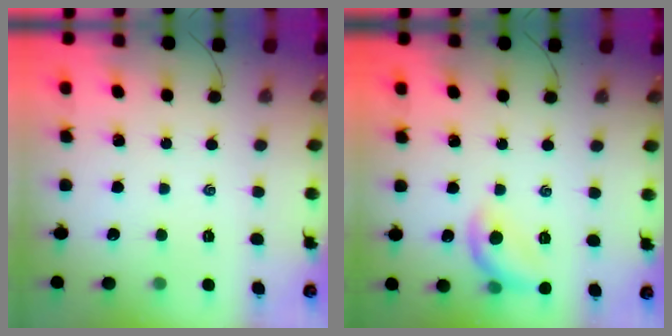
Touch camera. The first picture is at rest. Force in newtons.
{"total": 10.4, "press": 10.4, "slide": 0.7}